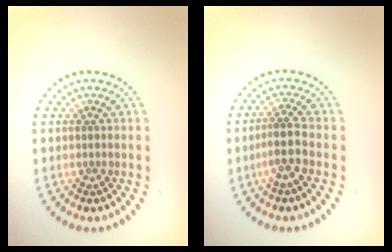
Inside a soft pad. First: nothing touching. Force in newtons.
{"total": 2.6, "press": 2.2, "slide": 1.5}